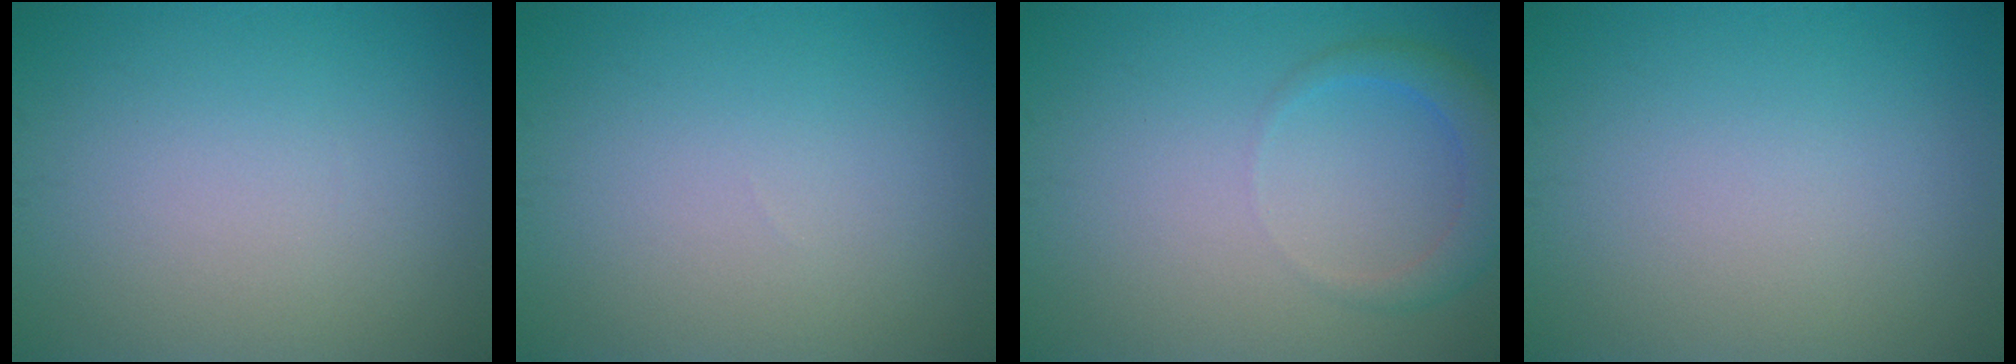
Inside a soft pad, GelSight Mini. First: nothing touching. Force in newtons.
{"total": 0.0}
{"total": 2.7, "press": 2.6, "slide": 0.3}
{"total": 0.0}